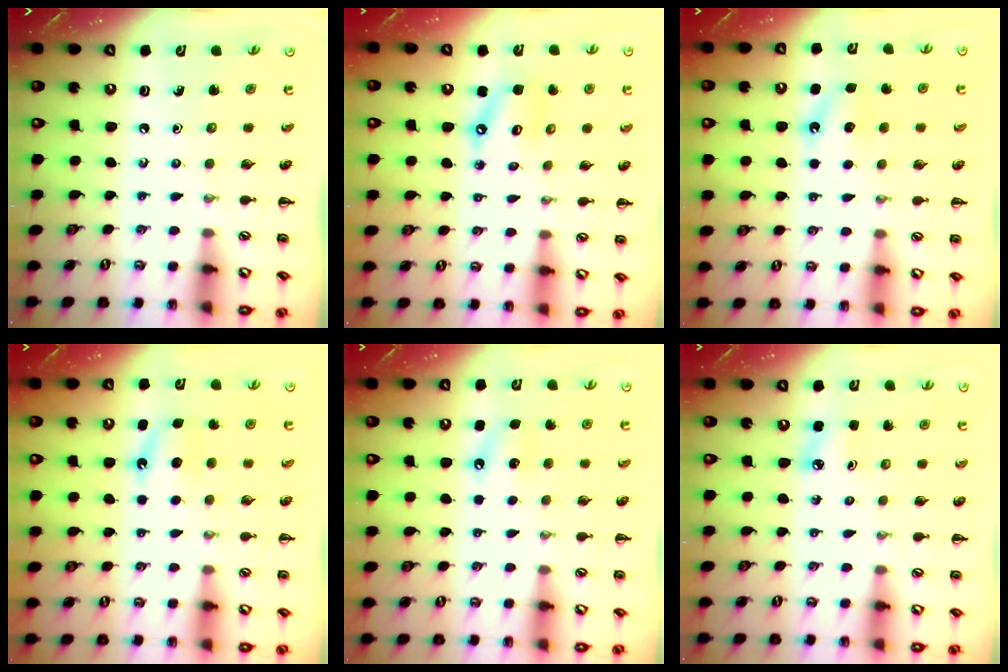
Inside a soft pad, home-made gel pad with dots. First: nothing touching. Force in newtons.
{"total": 7.3, "press": 7.2, "slide": 1.4}
{"total": 6.0, "press": 5.7, "slide": 1.8}
{"total": 4.8, "press": 4.5, "slide": 1.6}
{"total": 6.0, "press": 5.7, "slide": 1.6}
{"total": 4.1, "press": 4.0, "slide": 1.0}